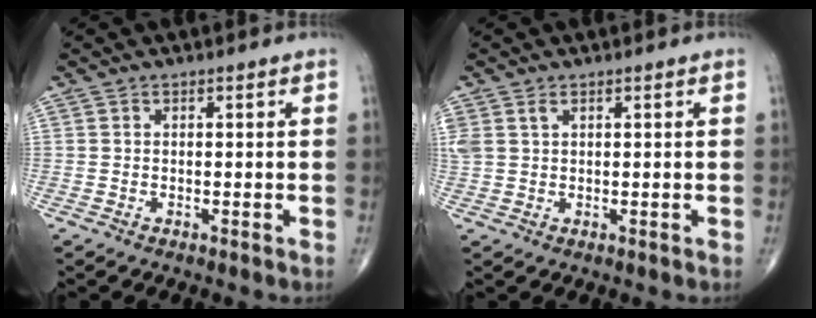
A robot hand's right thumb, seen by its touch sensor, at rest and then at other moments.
{"total": 3.0, "force": [1.4, 1.8, 1.9], "torque": [-0.056, 0.013, 0.039]}